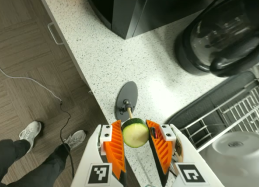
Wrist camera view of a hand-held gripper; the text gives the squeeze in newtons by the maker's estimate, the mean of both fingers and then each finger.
{"total": 10.0, "left": 10.1, "right": 9.9}